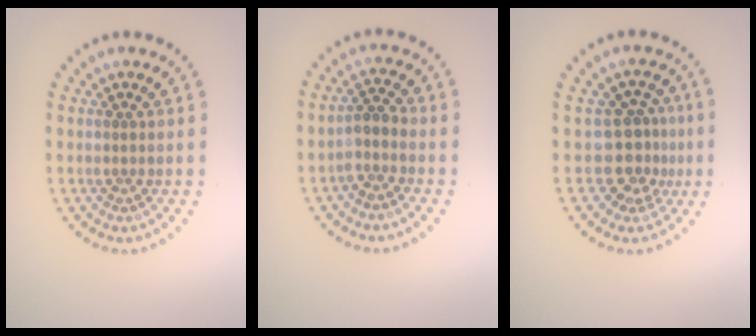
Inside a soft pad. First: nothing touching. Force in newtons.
{"total": 2.0, "press": 1.5, "slide": 1.3}
{"total": 3.2, "press": 2.4, "slide": 2.1}